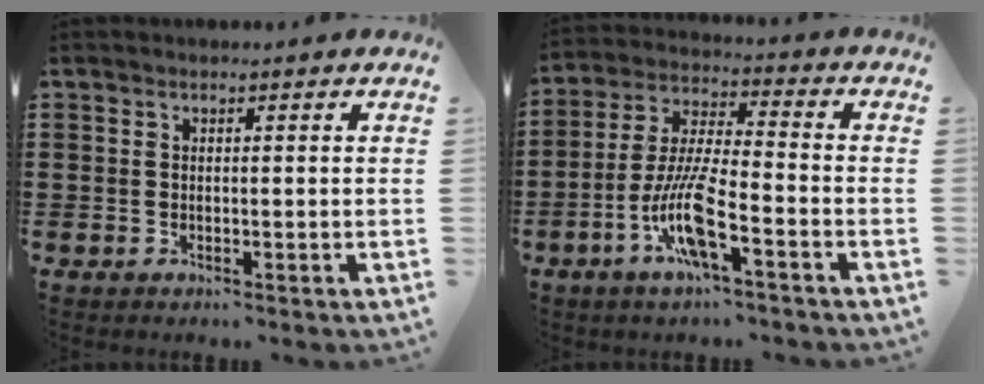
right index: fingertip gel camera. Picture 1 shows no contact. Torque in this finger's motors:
{"motor_torque": [2.14, 0.00, 1.05, 0.15]}